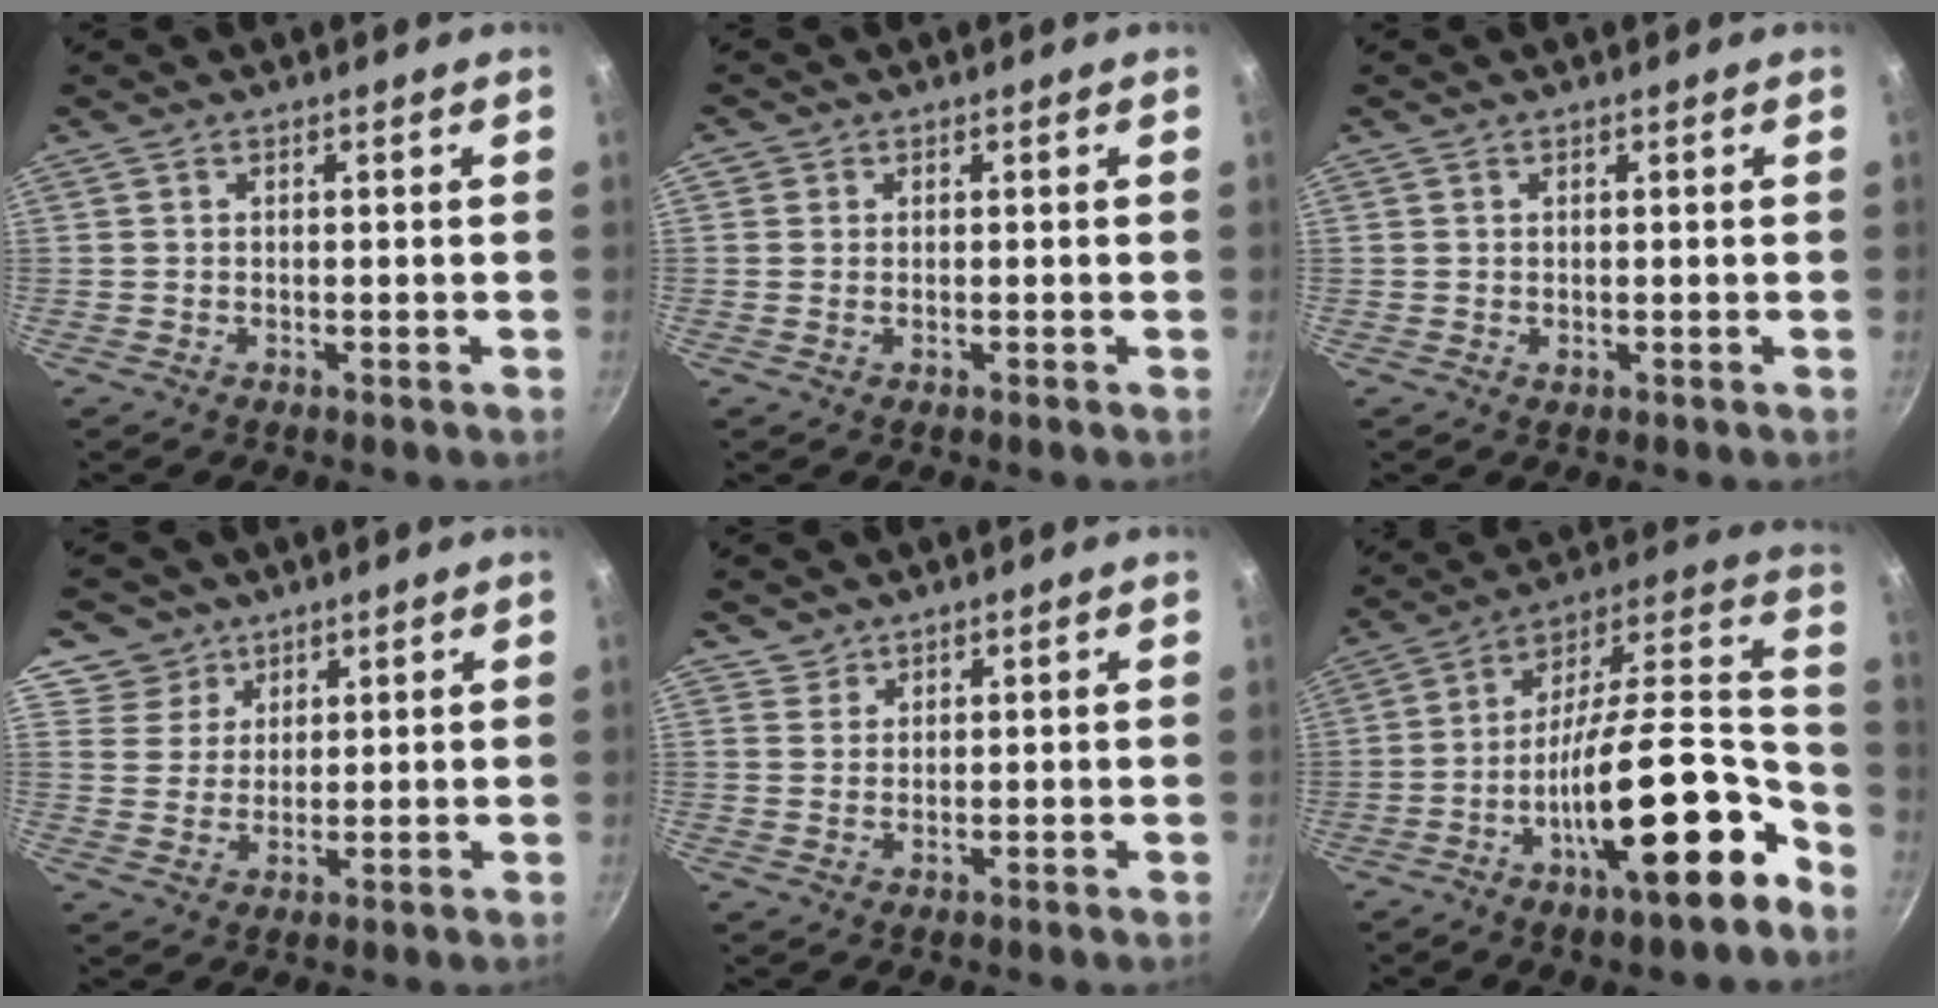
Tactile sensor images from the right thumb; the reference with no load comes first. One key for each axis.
{"total": 1.1, "fx": 0.2, "fy": 1.0, "fz": 0.2, "tx": 0.000, "ty": -0.004, "tz": -0.003}
{"total": 0.0}
{"total": 5.7, "fx": 3.7, "fy": 4.3, "fz": 0.0, "tx": 0.033, "ty": -0.015, "tz": 0.062}
{"total": 2.1, "fx": 1.5, "fy": 1.4, "fz": -0.3, "tx": 0.025, "ty": 0.000, "tz": 0.024}
{"total": 24.8, "fx": -11.4, "fy": 7.9, "fz": 20.6, "tx": -0.267, "ty": 0.069, "tz": -0.200}